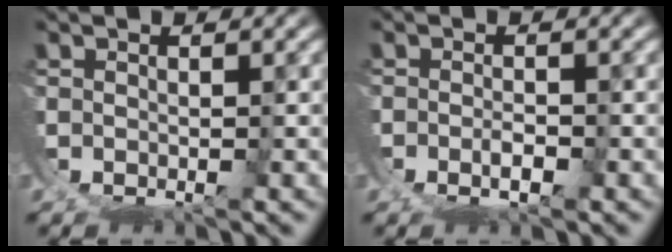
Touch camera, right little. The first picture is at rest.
{"total": 1.7, "force": [-0.8, -0.4, 1.5], "torque": [-0.019, -0.003, -0.015]}